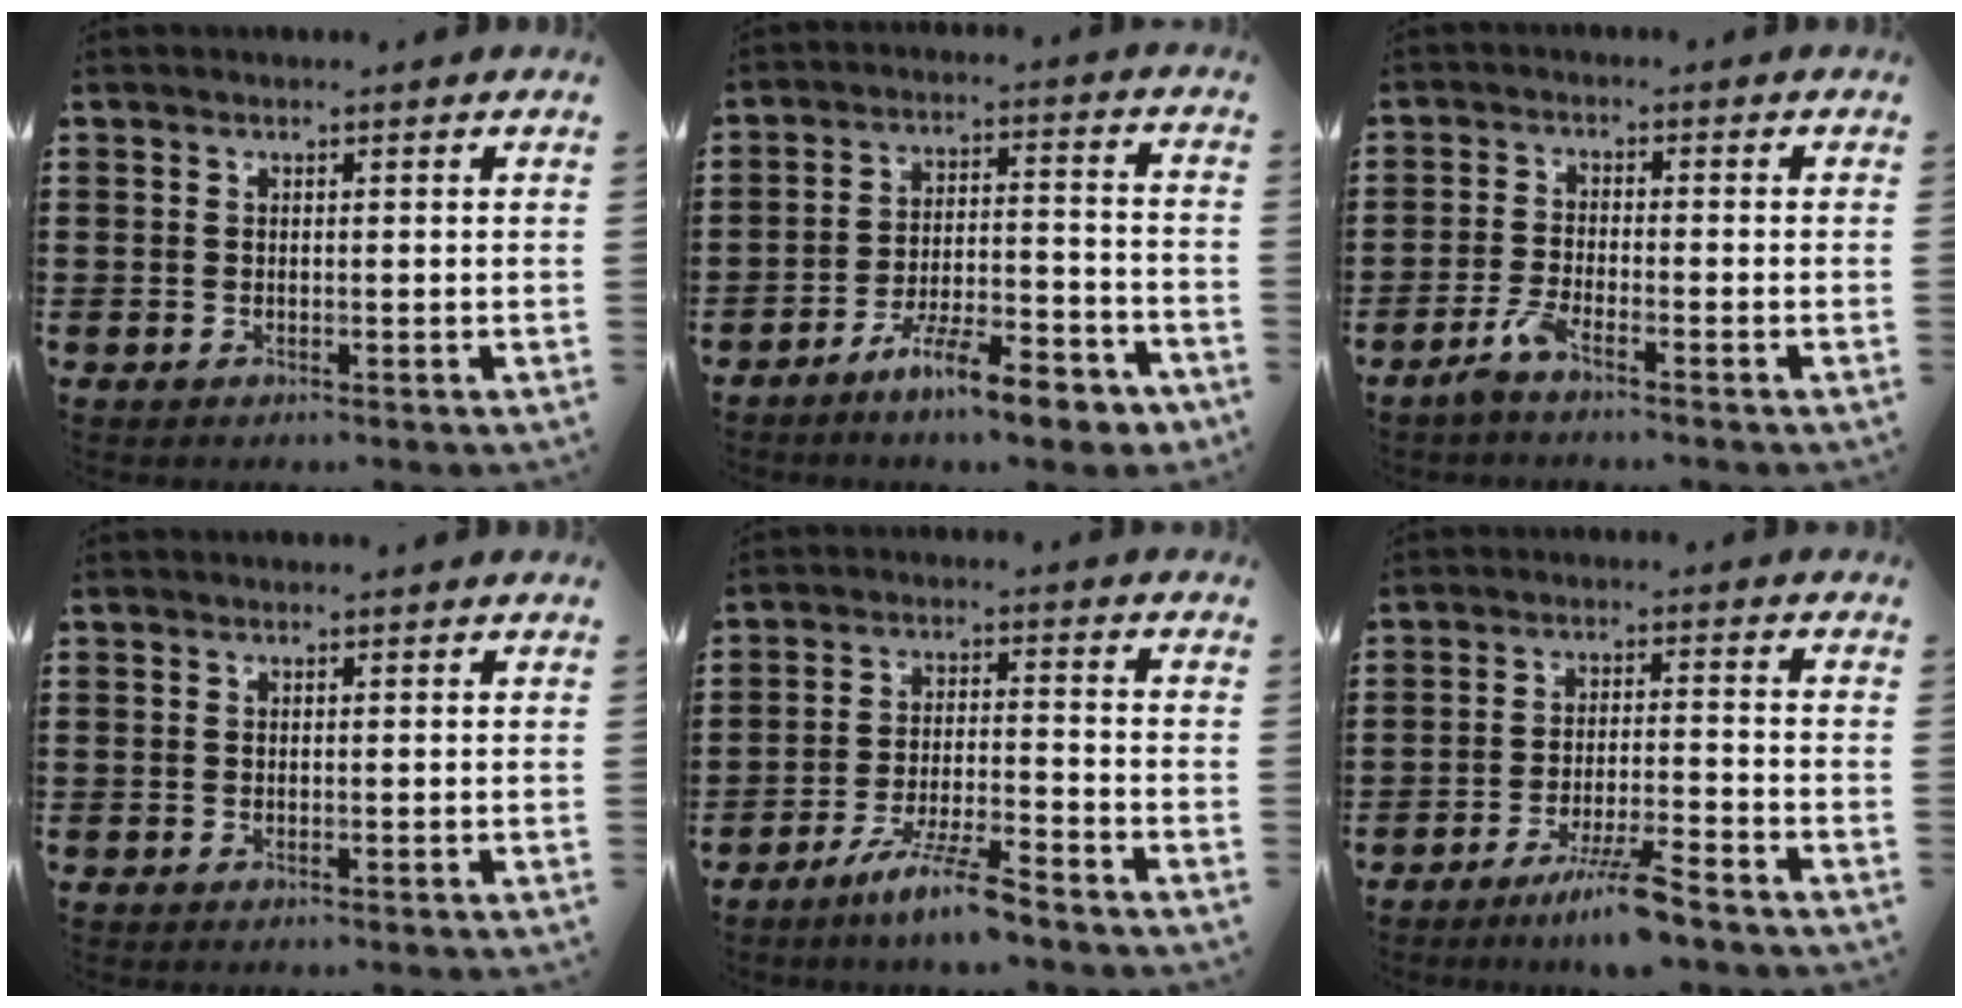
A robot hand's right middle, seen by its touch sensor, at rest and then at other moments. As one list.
[{"total": 10.0, "force": [-7.8, 1.8, 5.9], "torque": [-0.095, 0.020, -0.144]}, {"total": 3.3, "force": [-2.4, 0.4, 2.2], "torque": [-0.061, -0.002, -0.050]}, {"total": 0.0}, {"total": 7.2, "force": [-5.8, 0.1, 4.3], "torque": [-0.086, -0.008, -0.108]}, {"total": 6.1, "force": [-4.8, 0.0, 3.7], "torque": [-0.079, -0.013, -0.090]}]